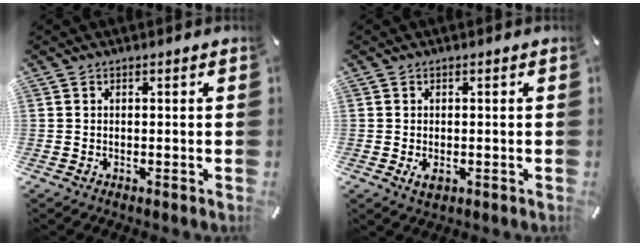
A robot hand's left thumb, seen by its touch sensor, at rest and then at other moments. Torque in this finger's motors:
{"motor_torque": [0.11, 0.11, 0.00, 0.01, 0.01]}